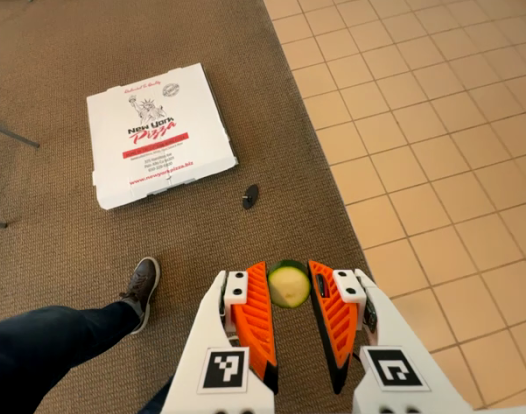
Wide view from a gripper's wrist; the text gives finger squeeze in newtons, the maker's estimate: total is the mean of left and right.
{"total": 6.7, "left": 6.7, "right": 6.8}